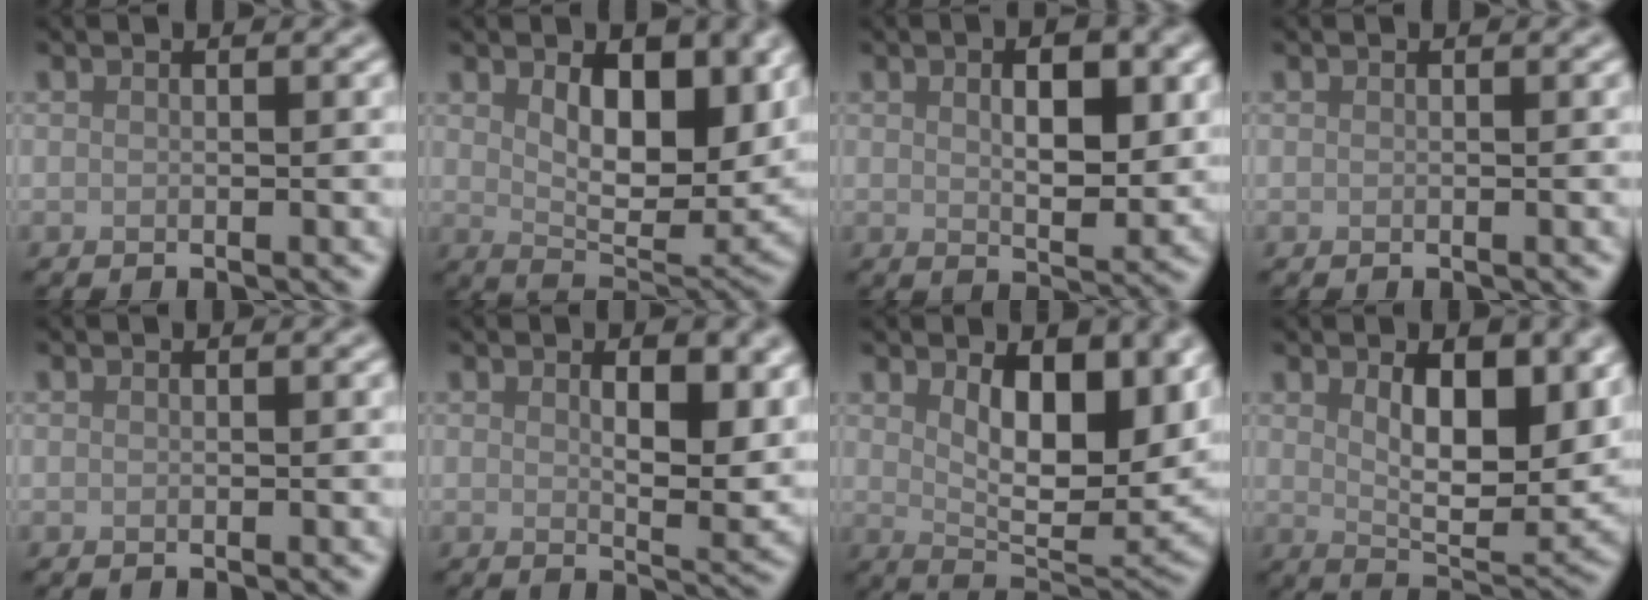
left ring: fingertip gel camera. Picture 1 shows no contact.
{"total": 8.3, "force": [2.5, 4.4, 6.5], "torque": [-0.105, -0.017, 0.043]}
{"total": 5.0, "force": [1.2, 2.3, 4.3], "torque": [-0.065, -0.002, 0.023]}
{"total": 0.0}
{"total": 0.0}
{"total": 5.8, "force": [1.8, 2.4, 5.0], "torque": [-0.069, -0.010, 0.037]}
{"total": 8.6, "force": [2.7, 4.2, 7.0], "torque": [-0.111, -0.014, 0.046]}
{"total": 7.7, "force": [2.2, 3.4, 6.5], "torque": [-0.106, -0.012, 0.040]}